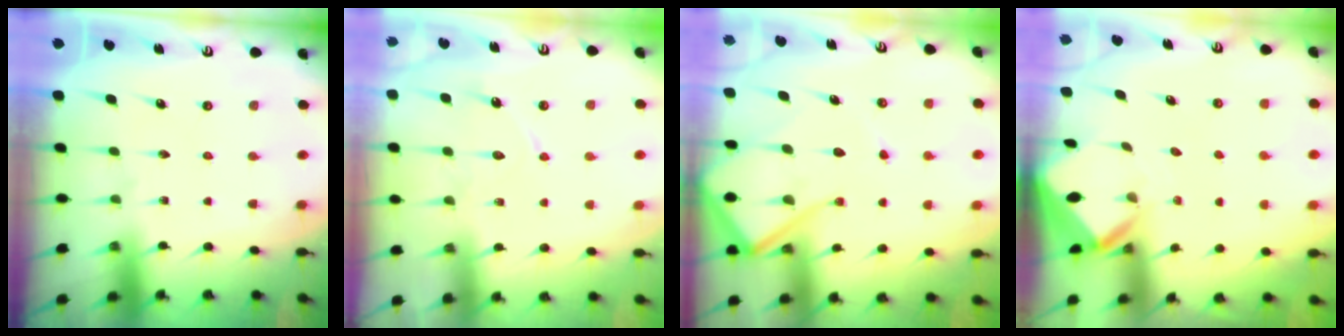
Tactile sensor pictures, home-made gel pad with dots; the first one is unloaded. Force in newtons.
{"total": 8.2, "press": 8.1, "slide": 0.7}
{"total": 14.6, "press": 14.5, "slide": 1.4}
{"total": 2.7, "press": 2.7, "slide": 0.2}